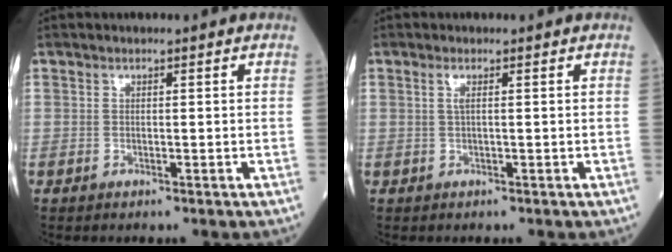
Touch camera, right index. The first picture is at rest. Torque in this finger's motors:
{"motor_torque": [0.11, 0.17, 0.11, 0.04]}